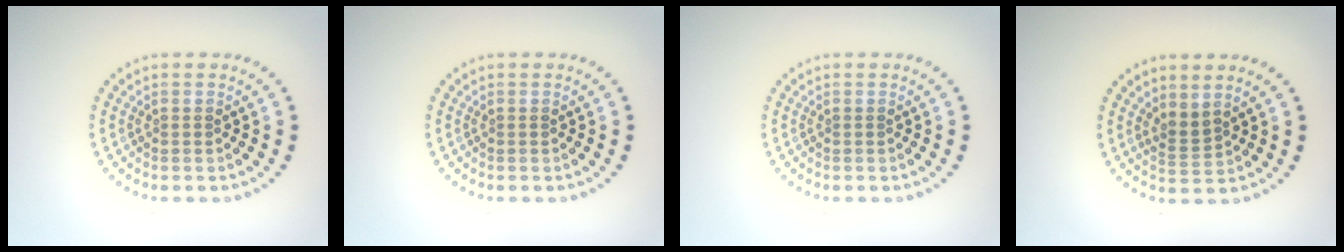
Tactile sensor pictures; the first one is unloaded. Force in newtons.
{"total": 0.0}
{"total": 0.0}
{"total": 1.9, "press": 1.4, "slide": 1.3}